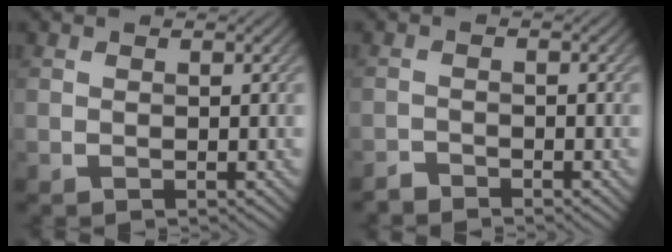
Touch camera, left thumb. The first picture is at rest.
{"total": 1.5, "force": [-1.5, 0.0, 0.1], "torque": [0.002, 0.002, -0.034]}